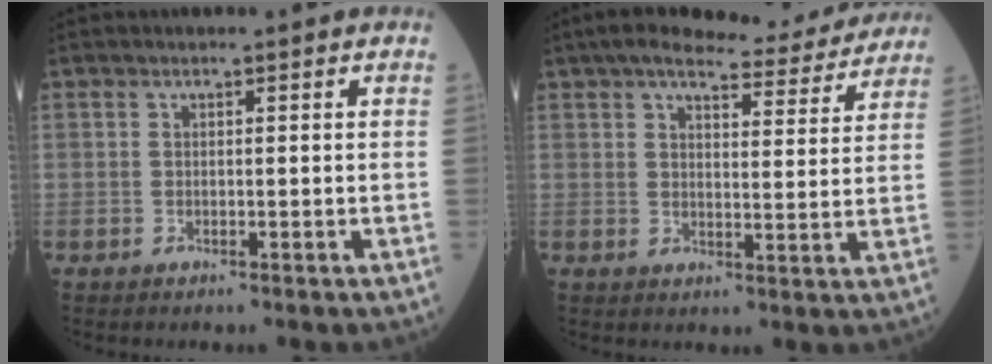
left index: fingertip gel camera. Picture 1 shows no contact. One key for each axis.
{"total": 13.4, "fx": 12.0, "fy": 2.7, "fz": 5.3, "tx": -0.063, "ty": 0.003, "tz": 0.145}